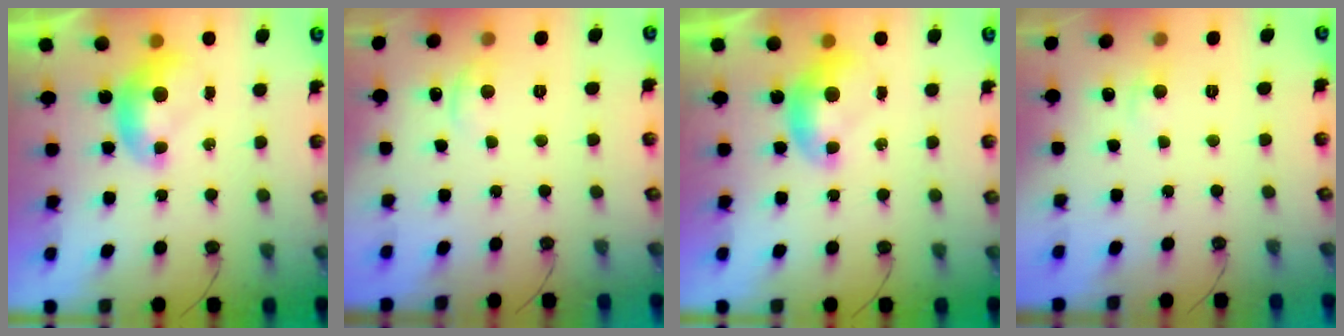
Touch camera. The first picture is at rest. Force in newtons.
{"total": 1.0, "press": 0.7, "slide": 0.7}
{"total": 0.0}
{"total": 0.7, "press": 0.1, "slide": 0.7}